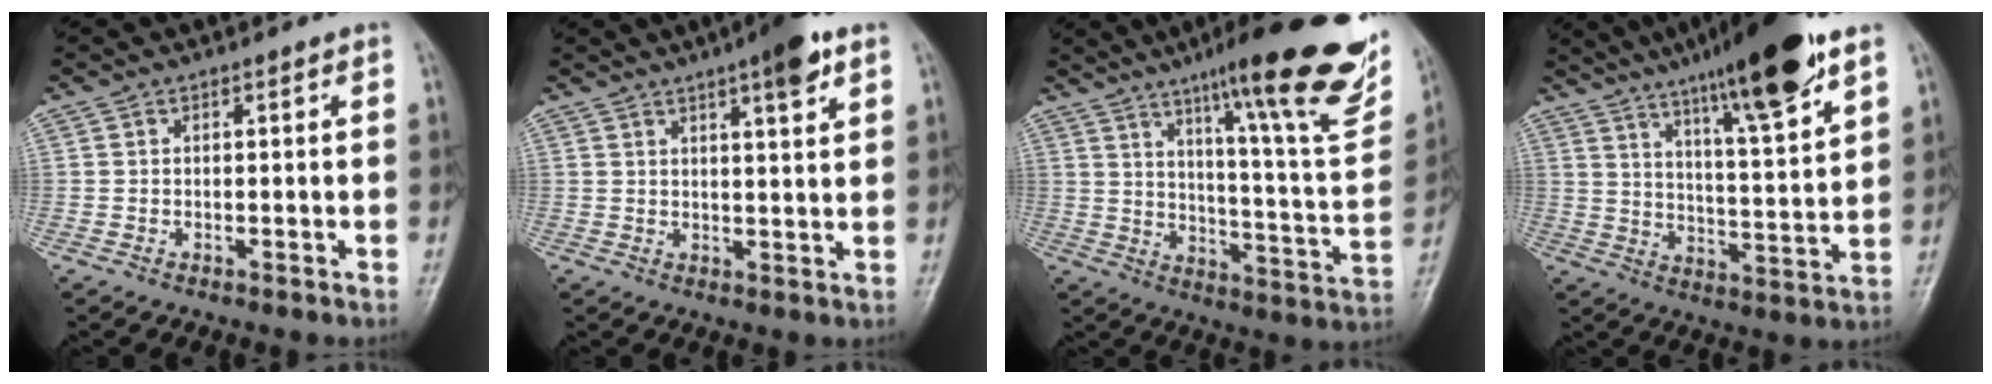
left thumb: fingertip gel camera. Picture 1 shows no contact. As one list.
[{"total": 7.2, "force": [4.2, 1.4, 5.8], "torque": [-0.077, -0.016, 0.059]}, {"total": 27.5, "force": [16.8, 4.7, 21.3], "torque": [-0.279, -0.059, 0.242]}, {"total": 19.2, "force": [12.7, 2.3, 14.2], "torque": [-0.204, -0.055, 0.202]}]